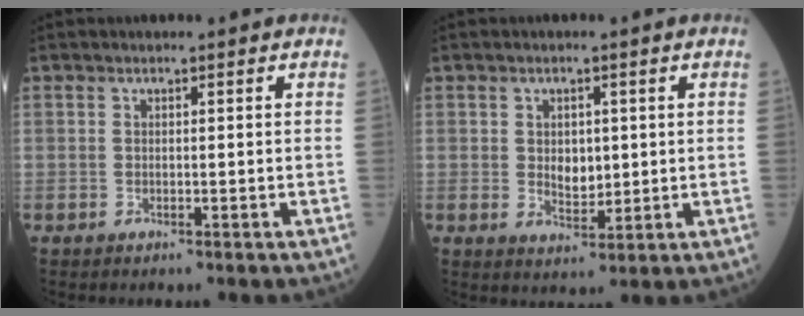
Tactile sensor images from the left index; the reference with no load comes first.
{"total": 3.5, "force": [0.5, 2.3, 2.6], "torque": [-0.037, 0.000, 0.016]}